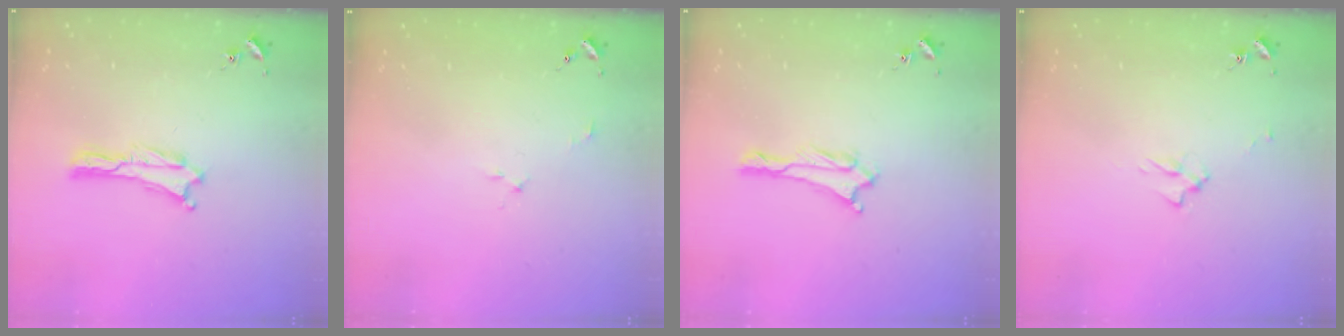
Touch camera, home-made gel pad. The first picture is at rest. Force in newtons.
{"total": 2.2, "press": 2.2, "slide": 0.2}
{"total": 1.4, "press": 1.4, "slide": 0.2}
{"total": 2.5, "press": 2.5, "slide": 0.4}